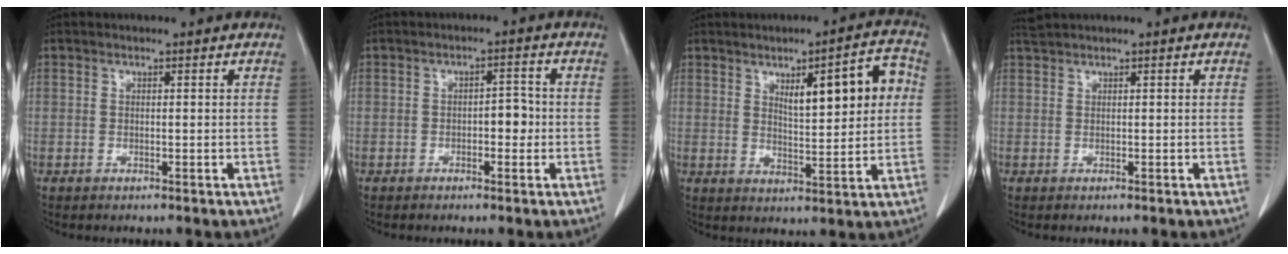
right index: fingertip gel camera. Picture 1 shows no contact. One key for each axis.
{"total": 3.0, "fx": -0.6, "fy": 1.5, "fz": 2.5, "tx": -0.029, "ty": 0.008, "tz": -0.008}
{"total": 9.9, "fx": 2.6, "fy": 2.2, "fz": 9.3, "tx": -0.133, "ty": 0.016, "tz": 0.043}
{"total": 1.2, "fx": 1.0, "fy": -0.1, "fz": 0.6, "tx": -0.016, "ty": 0.020, "tz": 0.023}